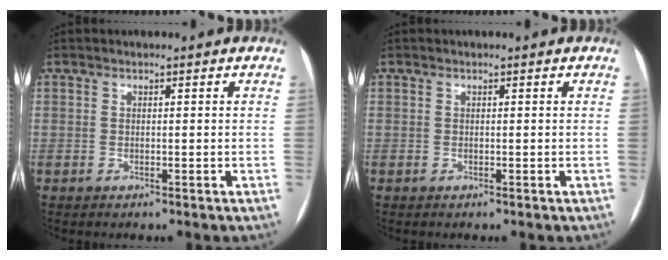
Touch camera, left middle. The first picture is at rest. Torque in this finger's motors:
{"motor_torque": [0.00, 0.01, 0.00, 0.00]}